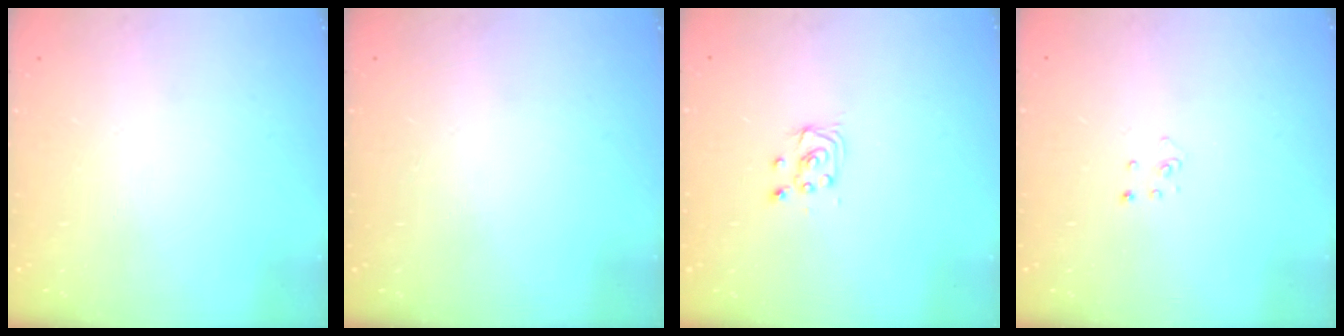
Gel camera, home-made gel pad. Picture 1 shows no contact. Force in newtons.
{"total": 0.0}
{"total": 4.6, "press": 4.6, "slide": 0.5}
{"total": 2.2, "press": 2.2, "slide": 0.2}